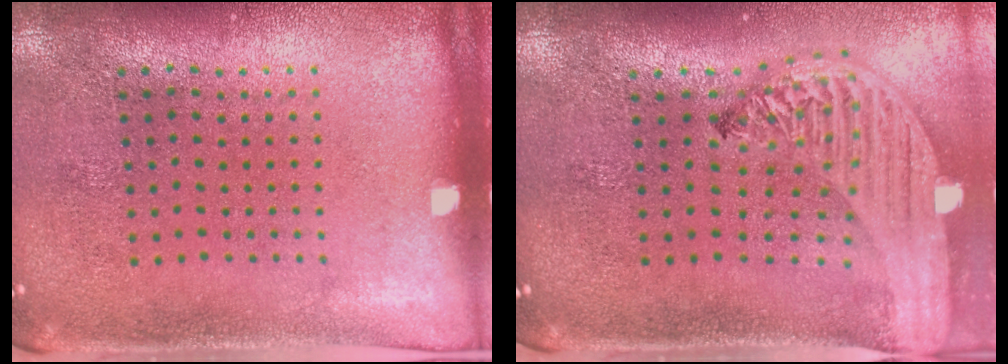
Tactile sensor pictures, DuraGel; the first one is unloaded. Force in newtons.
{"total": 3.2, "press": 2.5, "slide": 2.0}